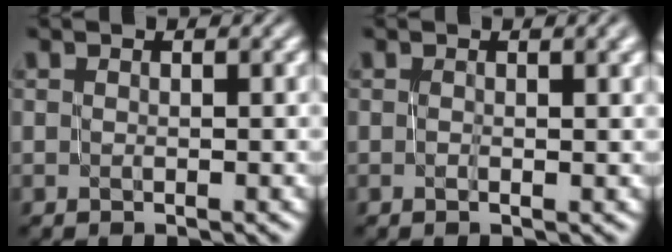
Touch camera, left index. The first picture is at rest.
{"total": 1.8, "force": [0.2, 0.6, 1.7], "torque": [-0.022, 0.004, 0.001]}